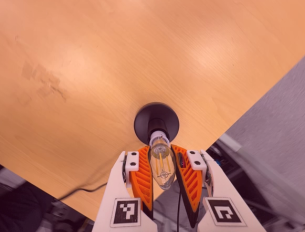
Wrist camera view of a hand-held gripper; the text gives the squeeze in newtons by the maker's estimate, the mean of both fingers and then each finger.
{"total": 20.3, "left": 18.6, "right": 22.0}